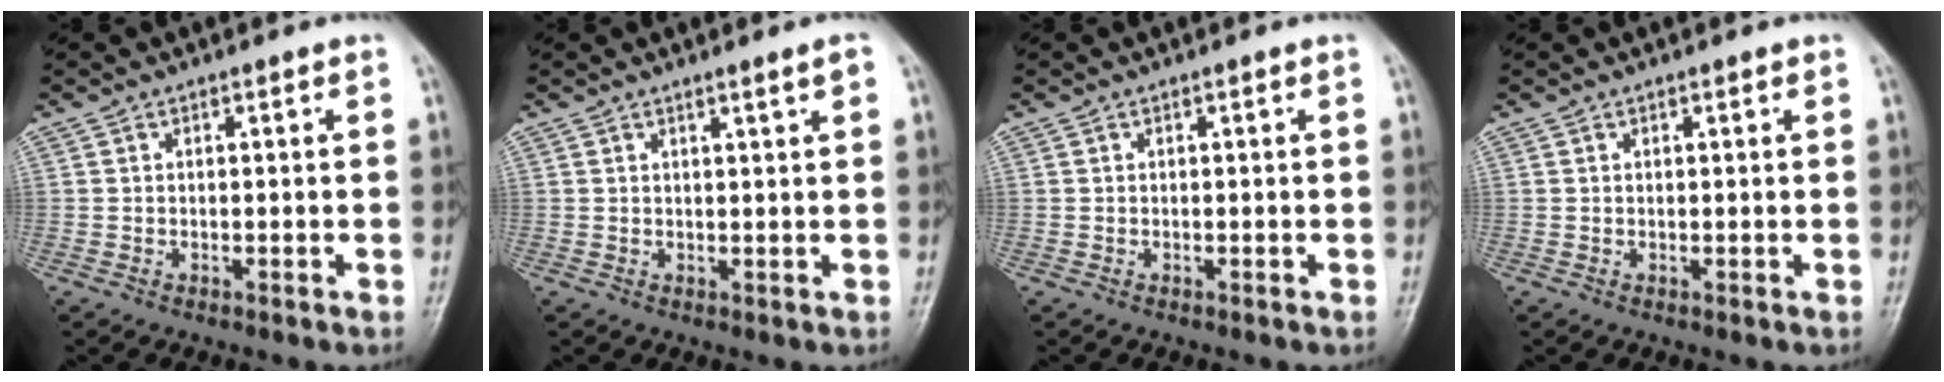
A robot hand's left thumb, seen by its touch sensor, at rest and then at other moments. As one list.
[{"total": 2.1, "force": [1.2, -0.1, 1.7], "torque": [-0.027, -0.007, 0.019]}, {"total": 0.0}, {"total": 0.7, "force": [0.4, 0.2, 0.4], "torque": [-0.007, -0.001, 0.004]}]